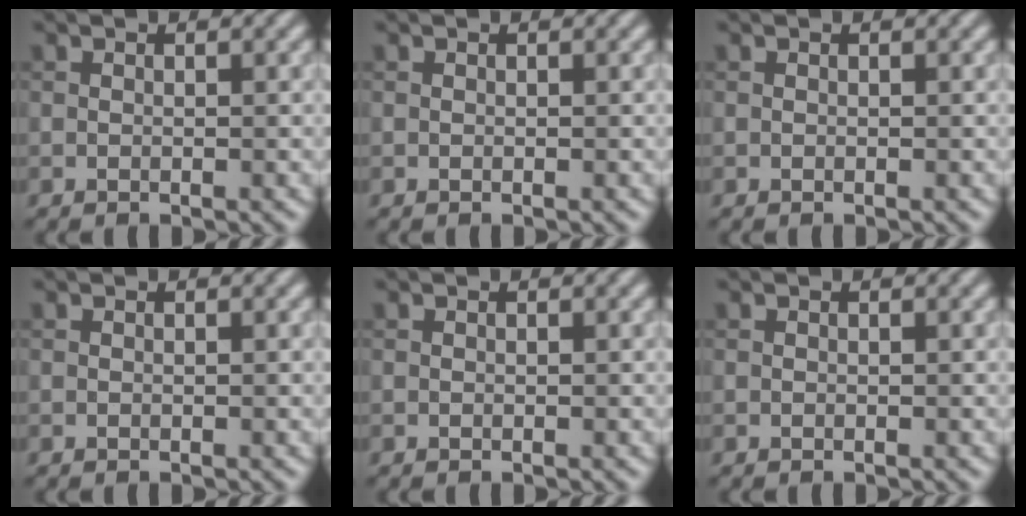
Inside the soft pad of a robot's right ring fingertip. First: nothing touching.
{"total": 0.0}
{"total": 0.0}
{"total": 0.0}
{"total": 0.0}
{"total": 0.0}